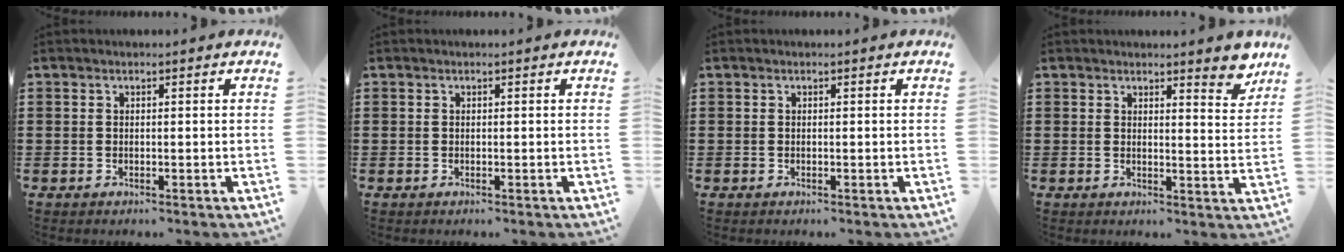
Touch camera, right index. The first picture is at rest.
{"total": 0.0}
{"total": 0.0}
{"total": 4.1, "force": [3.7, 0.6, 1.6], "torque": [-0.017, -0.017, 0.062]}